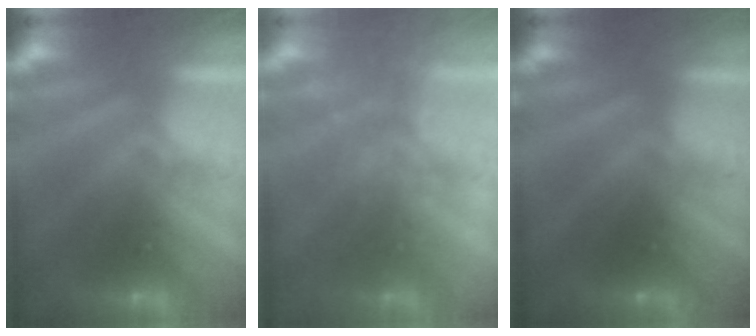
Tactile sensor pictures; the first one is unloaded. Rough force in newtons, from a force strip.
{"total": 1.7}
{"total": 2.3}